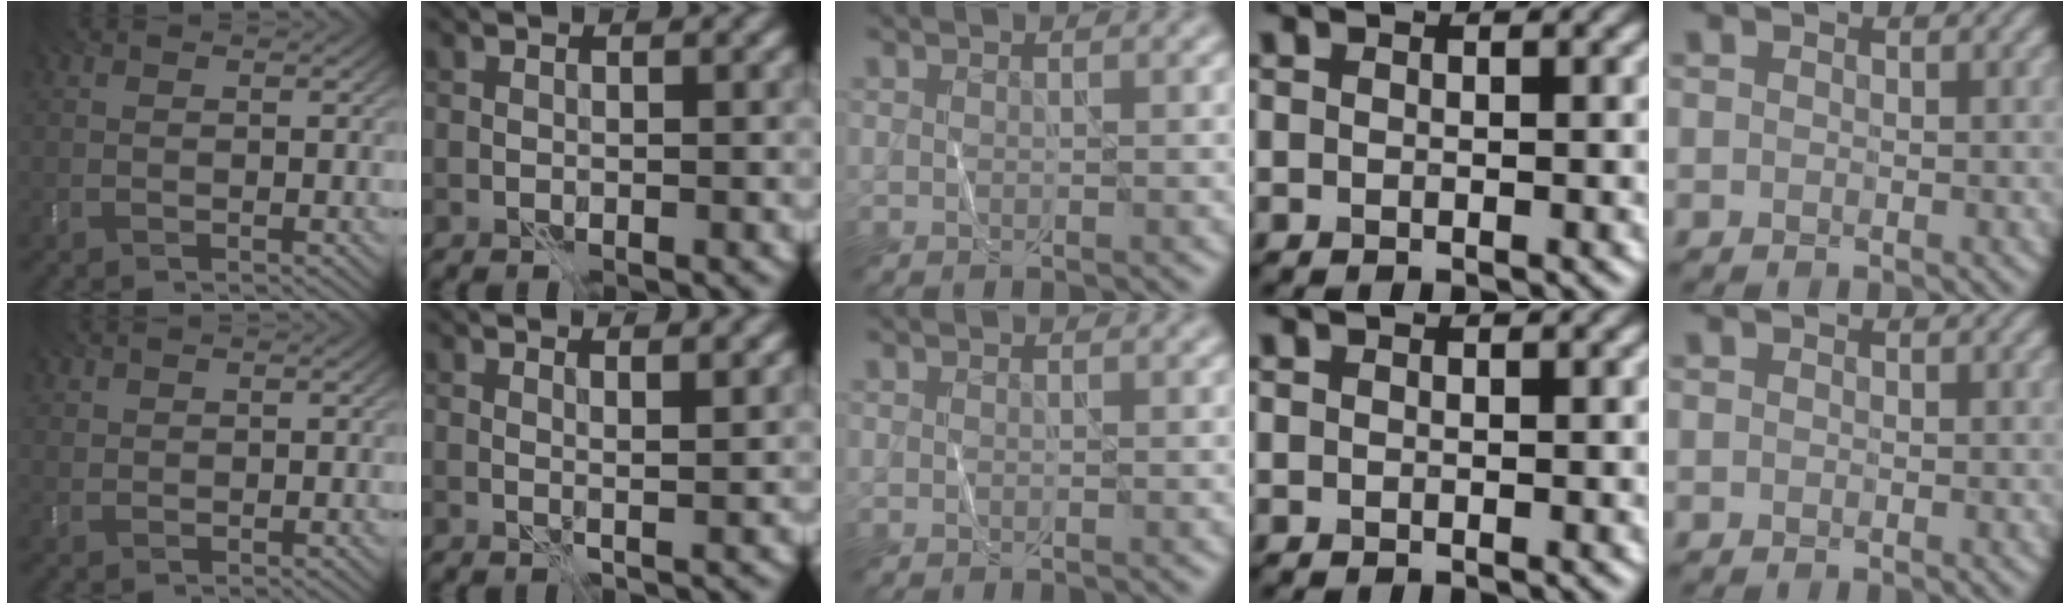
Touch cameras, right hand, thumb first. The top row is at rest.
{"thumb": {"total": 1.2, "force": [1.0, 0.6, 0.2], "torque": [-0.007, -0.001, 0.022]}, "index": {"total": 2.3, "force": [1.5, 0.5, 1.7], "torque": [-0.020, 0.004, 0.010]}}